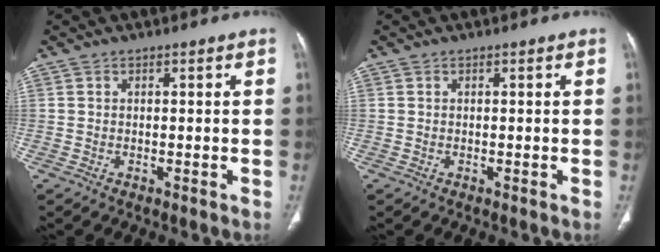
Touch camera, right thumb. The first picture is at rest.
{"total": 0.0}